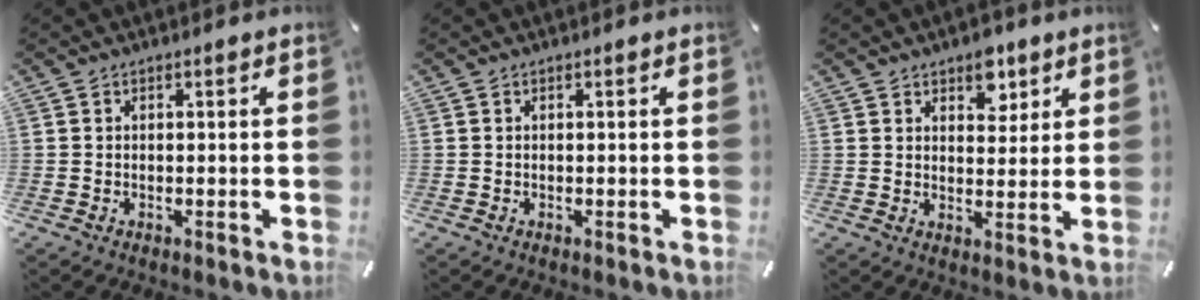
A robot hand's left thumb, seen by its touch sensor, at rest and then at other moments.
{"total": 0.0}
{"total": 6.4, "force": [4.3, 4.0, 2.6], "torque": [-0.009, -0.023, 0.067]}